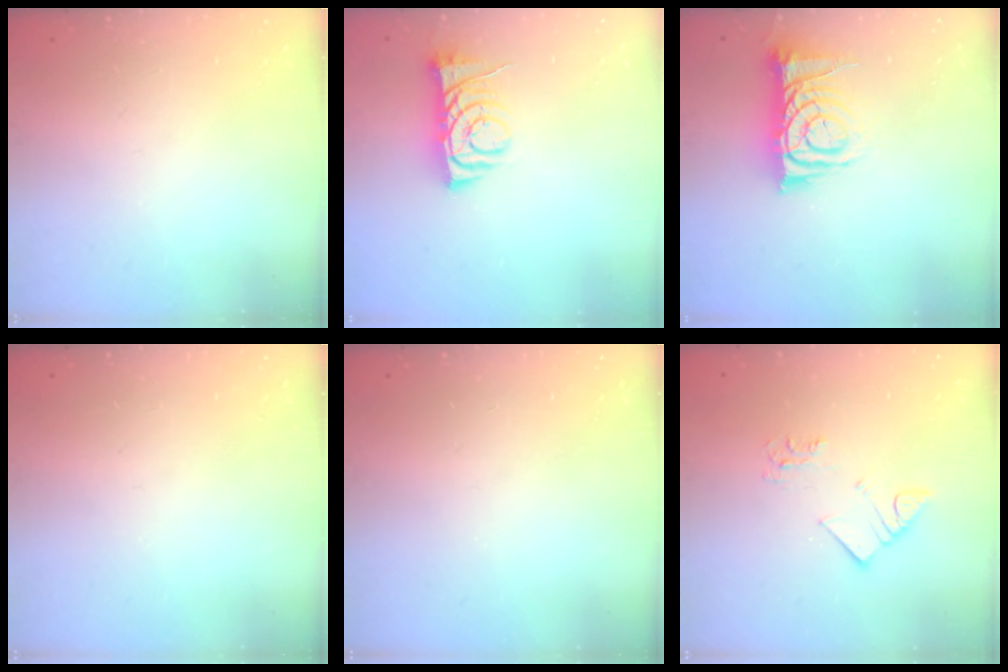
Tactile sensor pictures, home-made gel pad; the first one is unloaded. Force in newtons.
{"total": 7.1, "press": 7.0, "slide": 0.9}
{"total": 10.3, "press": 10.3, "slide": 1.0}
{"total": 0.0}
{"total": 0.0}
{"total": 3.4, "press": 3.4, "slide": 0.2}